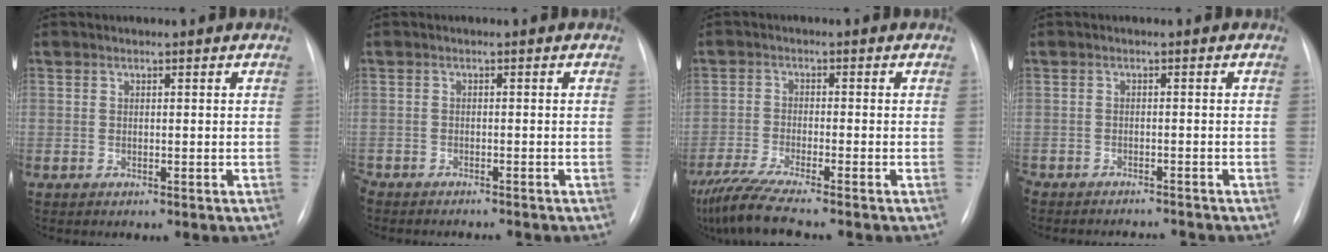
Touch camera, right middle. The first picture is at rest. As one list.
[{"total": 5.1, "force": [-4.9, 0.8, 1.2], "torque": [-0.010, -0.008, -0.073]}, {"total": 8.3, "force": [-7.1, -0.9, 4.4], "torque": [-0.077, -0.028, -0.122]}, {"total": 4.6, "force": [-4.6, 0.4, 0.3], "torque": [0.001, -0.006, -0.068]}]